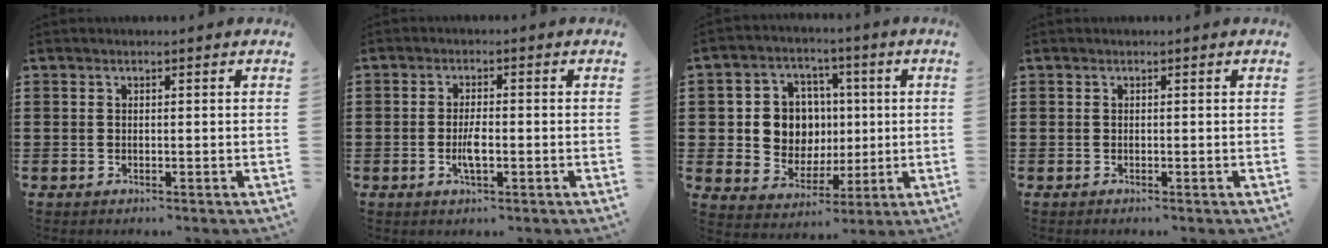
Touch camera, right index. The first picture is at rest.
{"total": 3.2, "force": [-0.8, 0.8, 3.0], "torque": [-0.066, -0.004, -0.019]}
{"total": 8.6, "force": [0.8, 7.8, 3.5], "torque": [-0.085, 0.015, 0.018]}
{"total": 0.0}